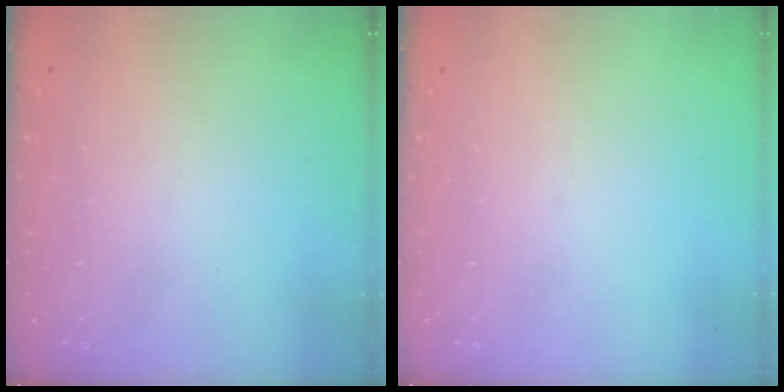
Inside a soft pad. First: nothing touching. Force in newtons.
{"total": 0.0}